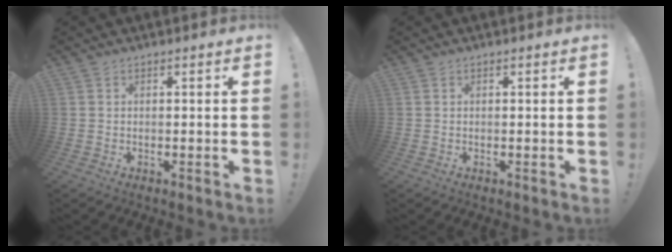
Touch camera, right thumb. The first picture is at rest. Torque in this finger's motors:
{"motor_torque": [-0.02, 0.02, 0.04, -0.04, 0.03]}